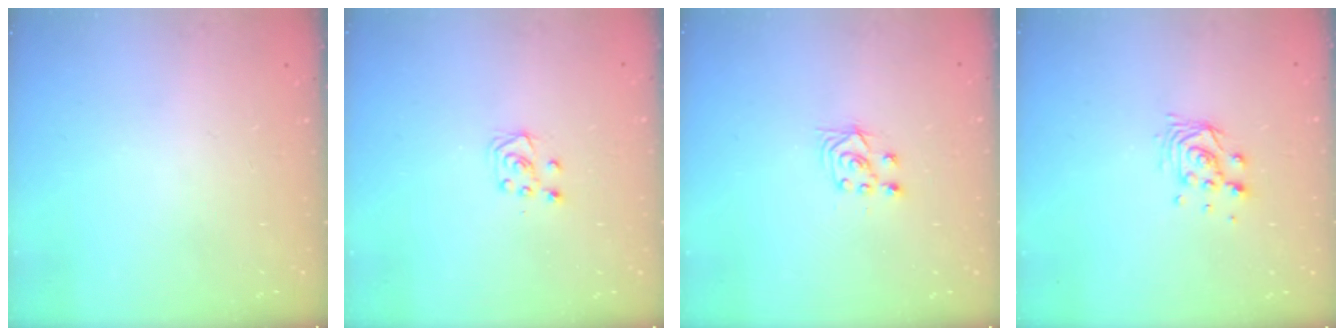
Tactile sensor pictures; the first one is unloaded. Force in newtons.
{"total": 5.1, "press": 5.1, "slide": 0.4}
{"total": 3.8, "press": 3.7, "slide": 0.9}
{"total": 6.2, "press": 6.2, "slide": 0.1}